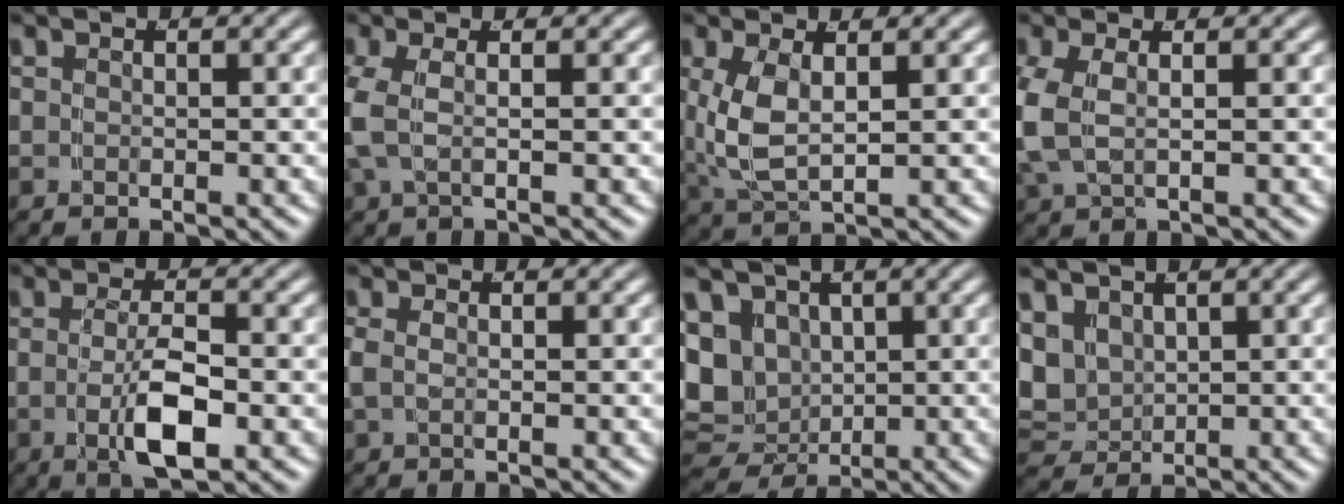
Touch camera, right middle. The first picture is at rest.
{"total": 2.9, "force": [0.0, 1.3, 2.6], "torque": [-0.074, -0.001, 0.004]}
{"total": 4.9, "force": [0.5, 2.8, 4.0], "torque": [-0.110, -0.008, 0.024]}
{"total": 4.0, "force": [0.0, 2.6, 3.0], "torque": [-0.090, -0.008, 0.008]}
{"total": 5.1, "force": [-1.0, 1.8, 4.6], "torque": [-0.077, -0.008, -0.015]}
{"total": 1.5, "force": [0.0, 0.9, 1.2], "torque": [-0.034, -0.002, 0.004]}
{"total": 10.4, "force": [-1.2, 9.4, 4.3], "torque": [-0.117, -0.050, -0.002]}
{"total": 5.4, "force": [0.9, 4.8, 2.3], "torque": [-0.079, -0.031, 0.032]}